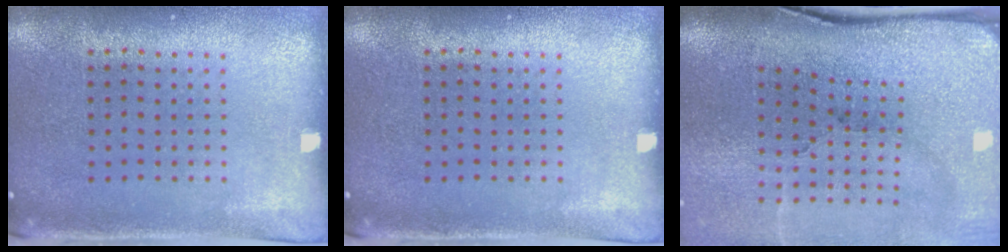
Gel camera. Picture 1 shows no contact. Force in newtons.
{"total": 0.0}
{"total": 4.9, "press": 4.0, "slide": 3.0}